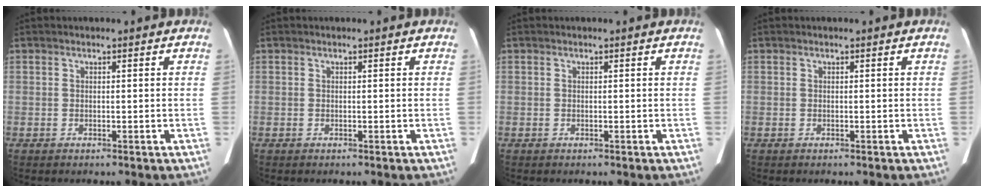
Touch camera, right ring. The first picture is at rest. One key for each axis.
{"total": 0.0}
{"total": 0.0}
{"total": 0.0}